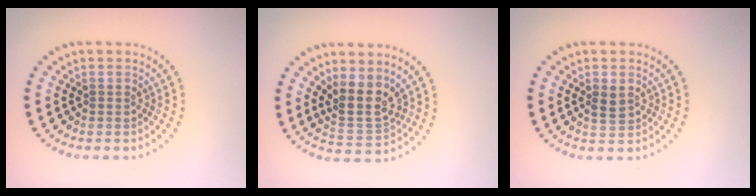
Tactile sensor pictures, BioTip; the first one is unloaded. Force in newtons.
{"total": 3.7, "press": 3.1, "slide": 2.0}
{"total": 1.6, "press": 1.6, "slide": 0.4}